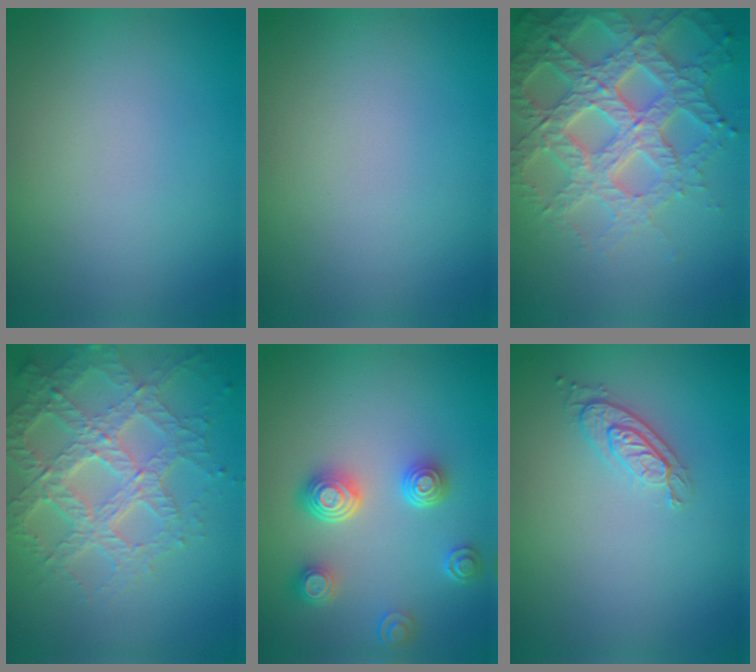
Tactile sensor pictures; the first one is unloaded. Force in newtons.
{"total": 0.0}
{"total": 7.0, "press": 6.8, "slide": 1.7}
{"total": 7.2, "press": 5.1, "slide": 5.1}
{"total": 4.2, "press": 3.4, "slide": 2.6}
{"total": 2.0, "press": 1.8, "slide": 0.9}